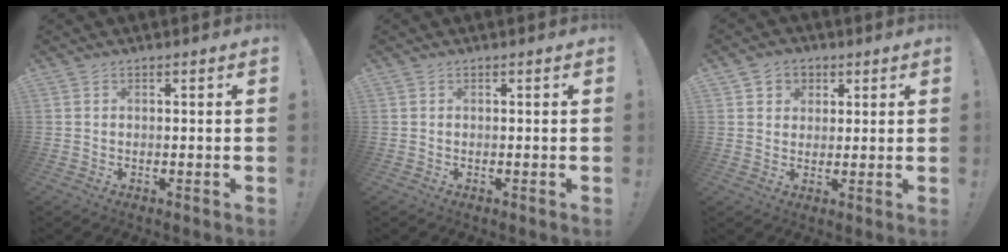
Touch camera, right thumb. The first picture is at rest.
{"total": 0.0}
{"total": 4.8, "force": [1.7, 4.5, 0.8], "torque": [-0.009, -0.007, 0.032]}